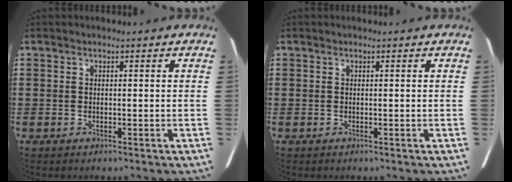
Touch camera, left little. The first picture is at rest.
{"total": 0.0}